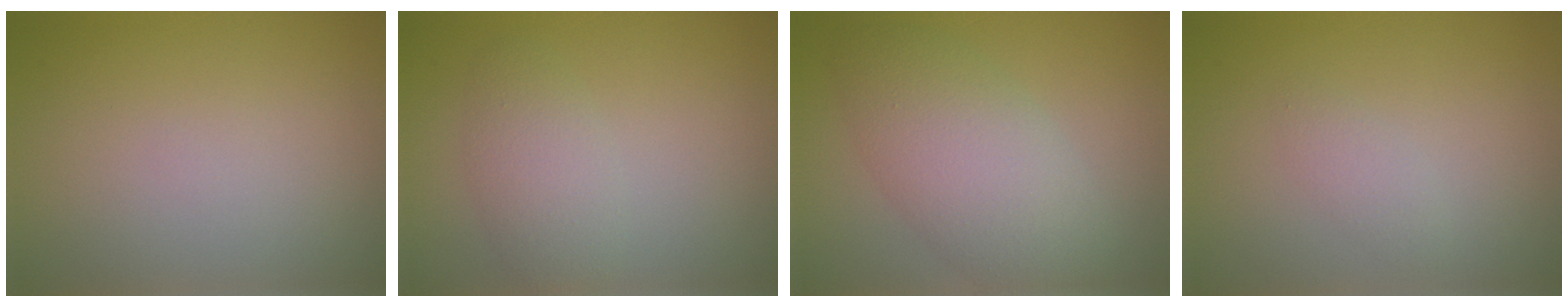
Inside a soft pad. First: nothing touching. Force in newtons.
{"total": 2.9, "press": 2.9, "slide": 0.1}
{"total": 6.7, "press": 6.7, "slide": 0.1}
{"total": 1.2, "press": 1.2, "slide": 0.0}